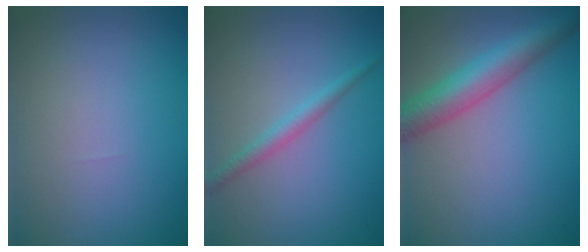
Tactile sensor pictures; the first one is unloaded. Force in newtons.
{"total": 1.8, "press": 1.8, "slide": 0.0}
{"total": 5.7, "press": 5.7, "slide": 0.3}